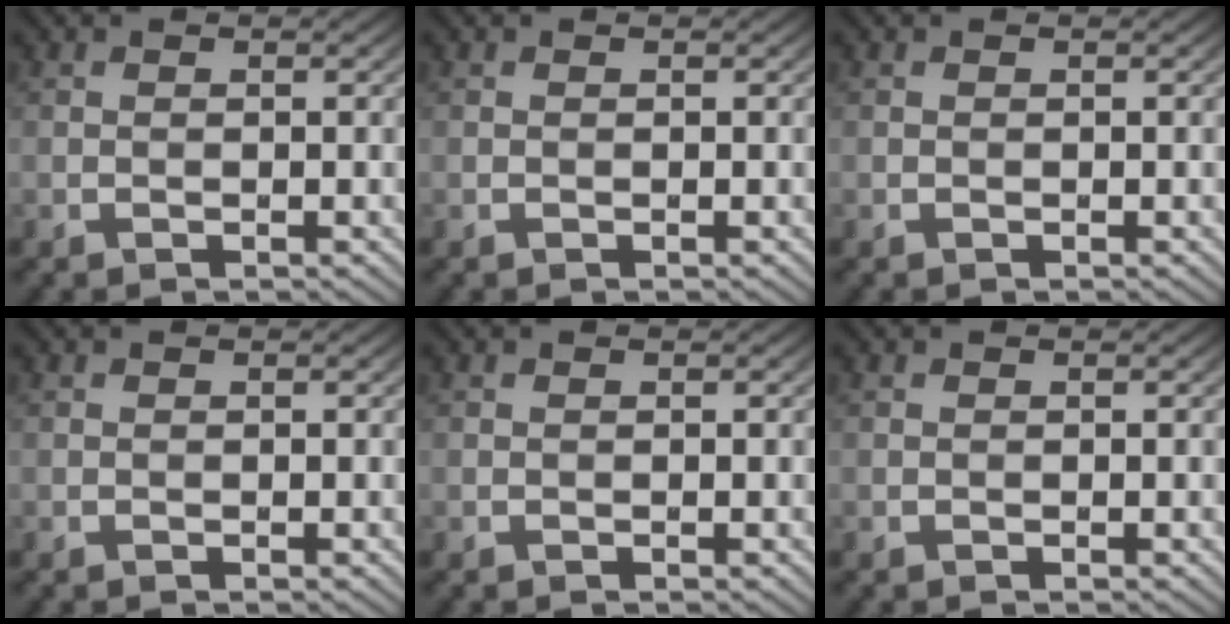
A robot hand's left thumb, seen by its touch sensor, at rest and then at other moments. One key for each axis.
{"total": 0.0}
{"total": 0.0}
{"total": 0.0}
{"total": 0.0}
{"total": 0.0}